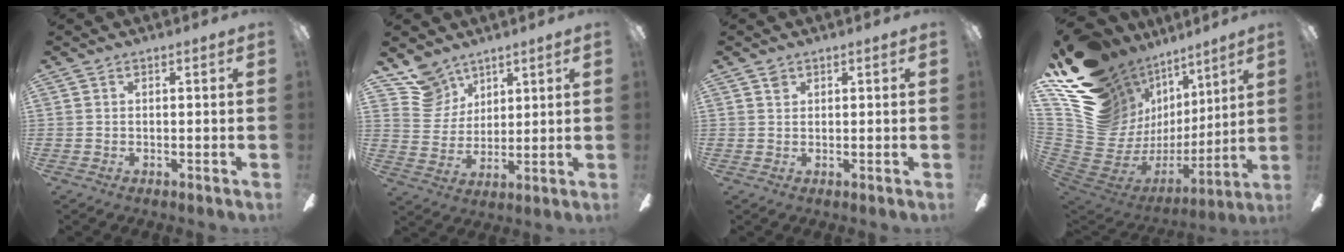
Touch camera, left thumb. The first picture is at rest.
{"total": 10.7, "force": [8.2, 6.8, 1.5], "torque": [-0.051, -0.044, 0.165]}
{"total": 1.0, "force": [0.7, 0.7, 0.3], "torque": [-0.008, 0.001, 0.013]}
{"total": 20.5, "force": [10.9, 14.9, 9.1], "torque": [-0.174, -0.113, 0.253]}